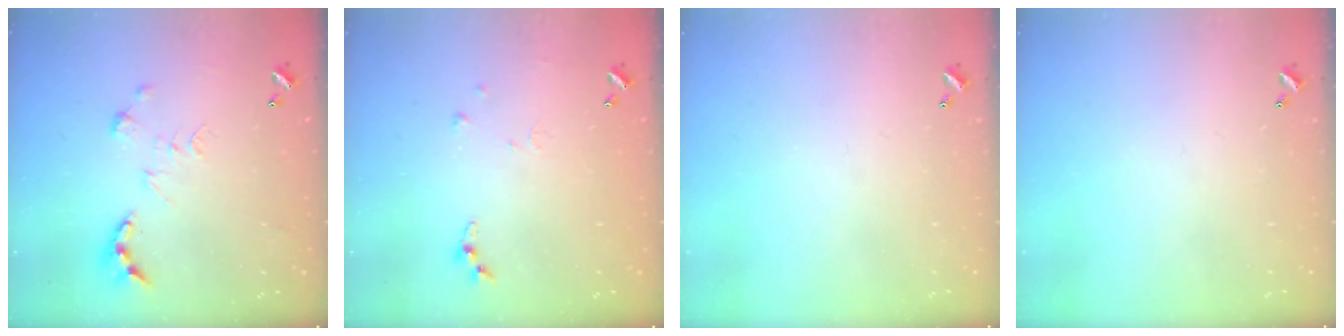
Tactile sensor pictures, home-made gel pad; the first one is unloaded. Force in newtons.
{"total": 5.1, "press": 5.0, "slide": 0.8}
{"total": 0.0}
{"total": 0.0}